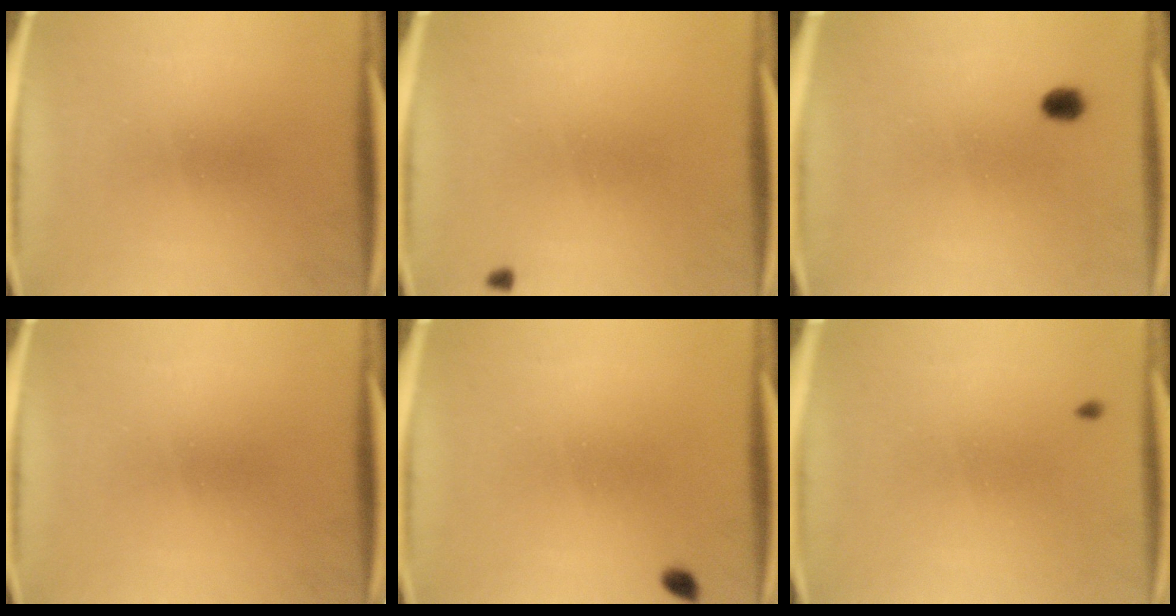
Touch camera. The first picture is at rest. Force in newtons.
{"total": 0.6}
{"total": 2.7}
{"total": 0.0}
{"total": 1.1}
{"total": 0.9}